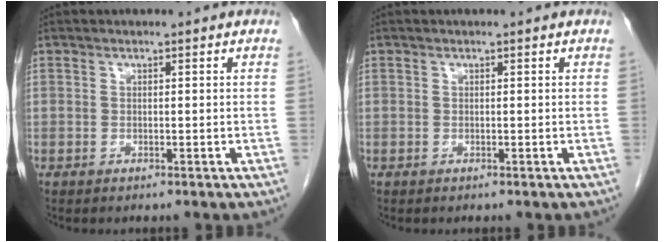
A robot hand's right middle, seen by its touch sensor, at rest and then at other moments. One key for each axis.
{"total": 0.0}